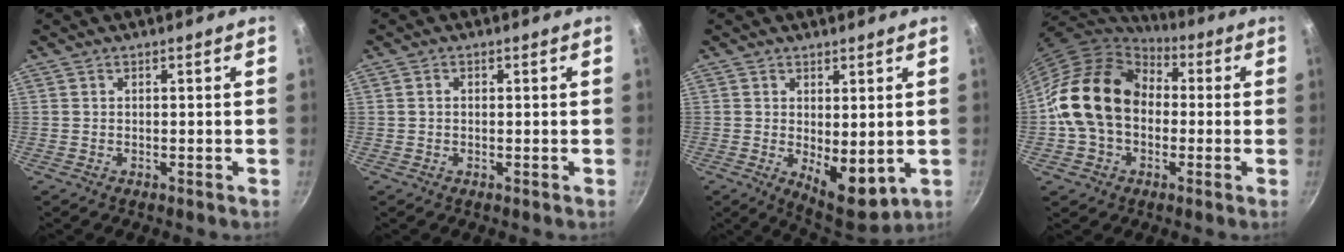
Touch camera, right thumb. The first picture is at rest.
{"total": 0.9, "force": [0.0, 0.7, 0.5], "torque": [-0.009, 0.005, 0.000]}
{"total": 8.9, "force": [-0.1, 4.3, 7.8], "torque": [-0.090, -0.024, 0.013]}
{"total": 17.9, "force": [0.0, 13.8, 11.4], "torque": [-0.182, 0.042, -0.008]}